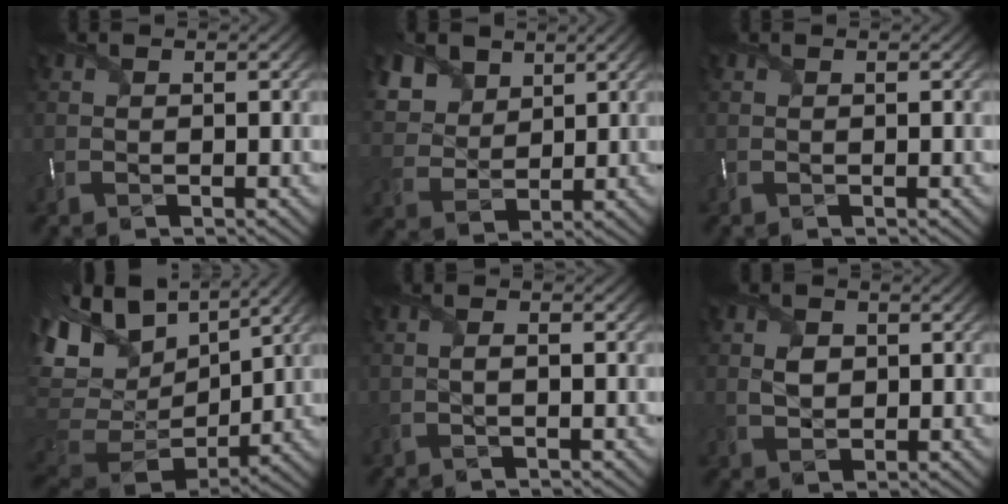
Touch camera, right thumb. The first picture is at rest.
{"total": 7.0, "force": [4.1, 5.0, 2.9], "torque": [-0.101, 0.005, 0.078]}
{"total": 0.0}
{"total": 15.3, "force": [6.1, 8.8, 10.9], "torque": [-0.250, 0.006, 0.130]}
{"total": 1.4, "force": [-0.3, 0.4, 1.3], "torque": [-0.029, 0.000, -0.005]}
{"total": 3.0, "force": [0.4, 2.3, 1.8], "torque": [-0.042, -0.004, 0.007]}